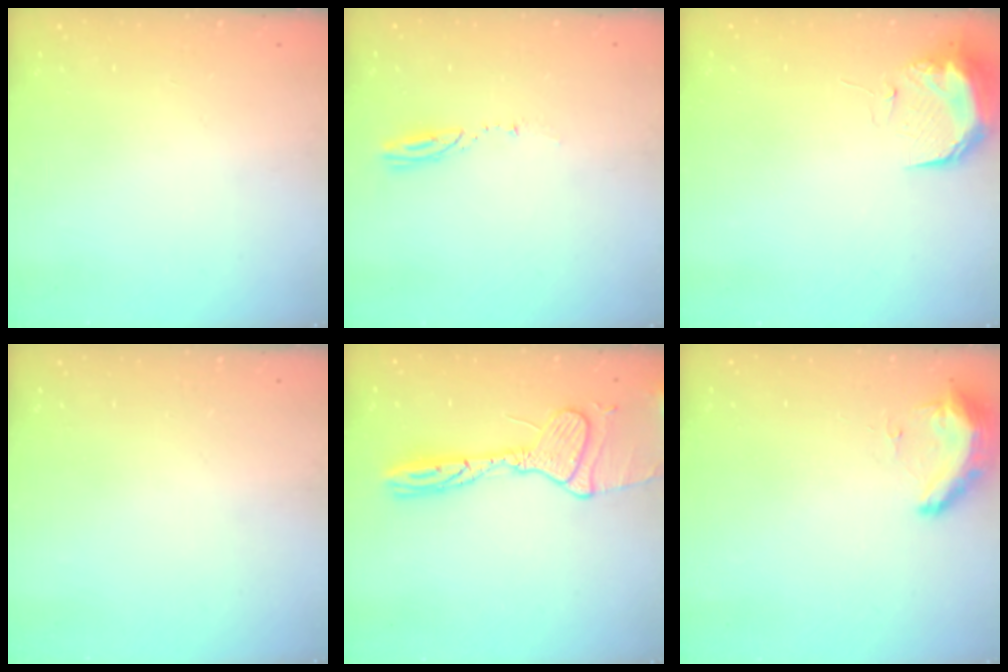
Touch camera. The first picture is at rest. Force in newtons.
{"total": 3.4, "press": 3.4, "slide": 0.4}
{"total": 9.6, "press": 9.6, "slide": 1.2}
{"total": 0.0}
{"total": 15.8, "press": 15.8, "slide": 1.1}
{"total": 8.6, "press": 8.5, "slide": 1.2}